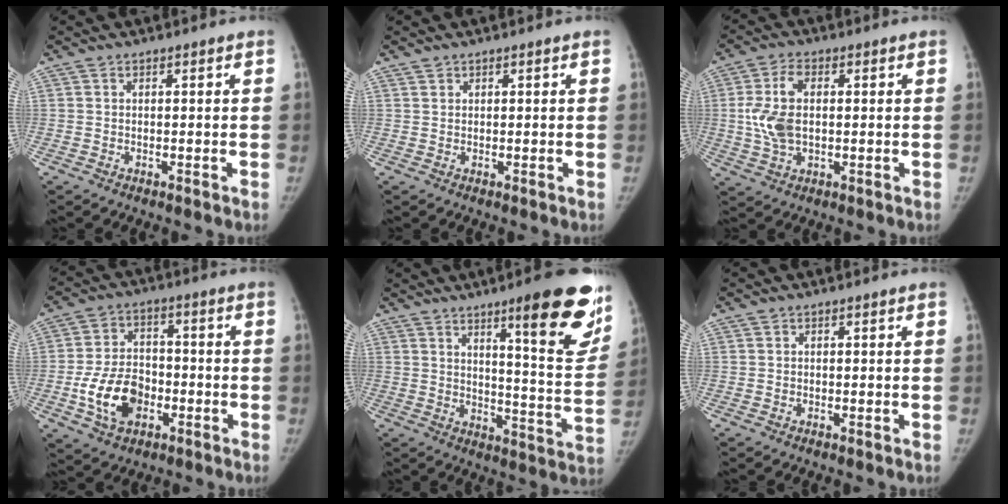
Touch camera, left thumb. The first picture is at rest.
{"total": 0.7, "force": [0.6, 0.3, -0.1], "torque": [0.011, -0.002, 0.007]}
{"total": 8.4, "force": [0.6, 4.8, 6.8], "torque": [-0.145, 0.006, 0.015]}
{"total": 11.5, "force": [-3.6, 8.0, 7.4], "torque": [-0.112, 0.021, -0.063]}
{"total": 20.2, "force": [11.7, 3.6, 16.0], "torque": [-0.167, -0.067, 0.162]}
{"total": 0.0}